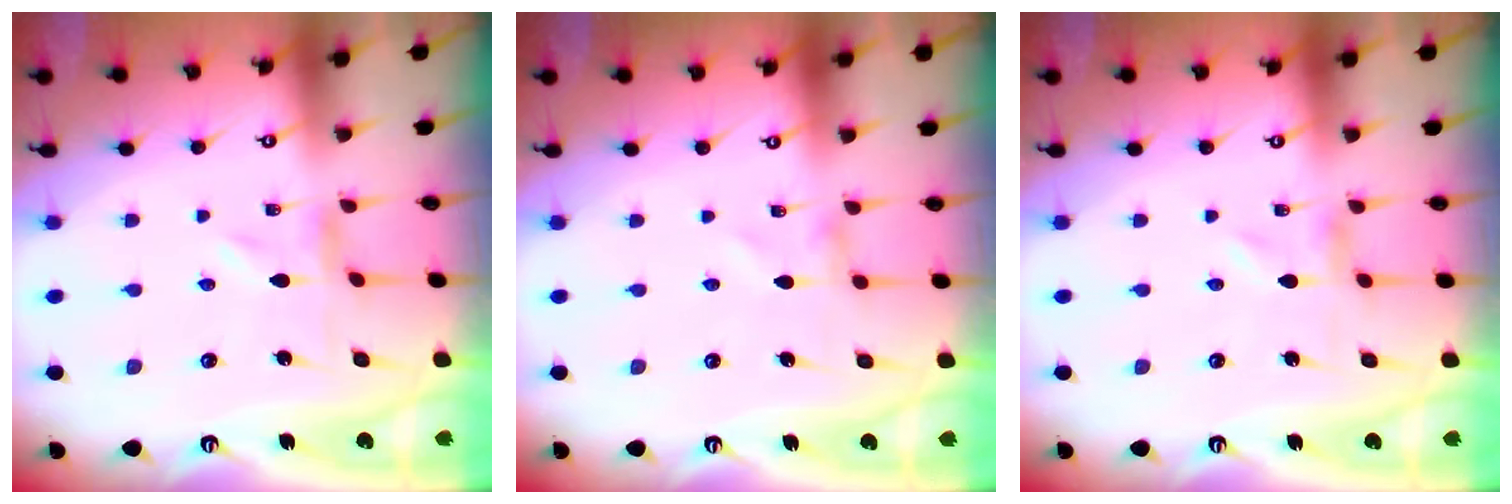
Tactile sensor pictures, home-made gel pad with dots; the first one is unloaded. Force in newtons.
{"total": 0.0}
{"total": 0.0}